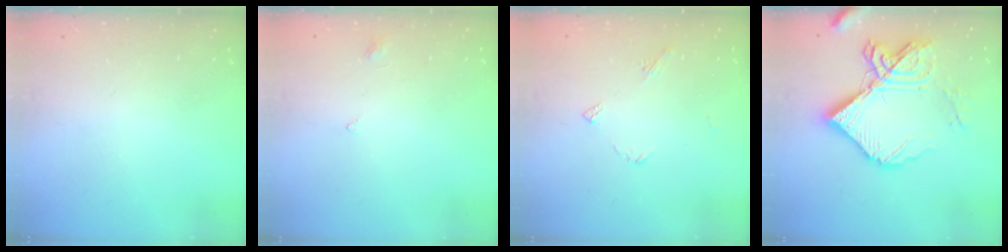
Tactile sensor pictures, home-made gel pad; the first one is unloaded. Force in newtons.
{"total": 2.5, "press": 2.4, "slide": 0.5}
{"total": 3.5, "press": 3.5, "slide": 0.4}
{"total": 20.1, "press": 20.0, "slide": 2.2}